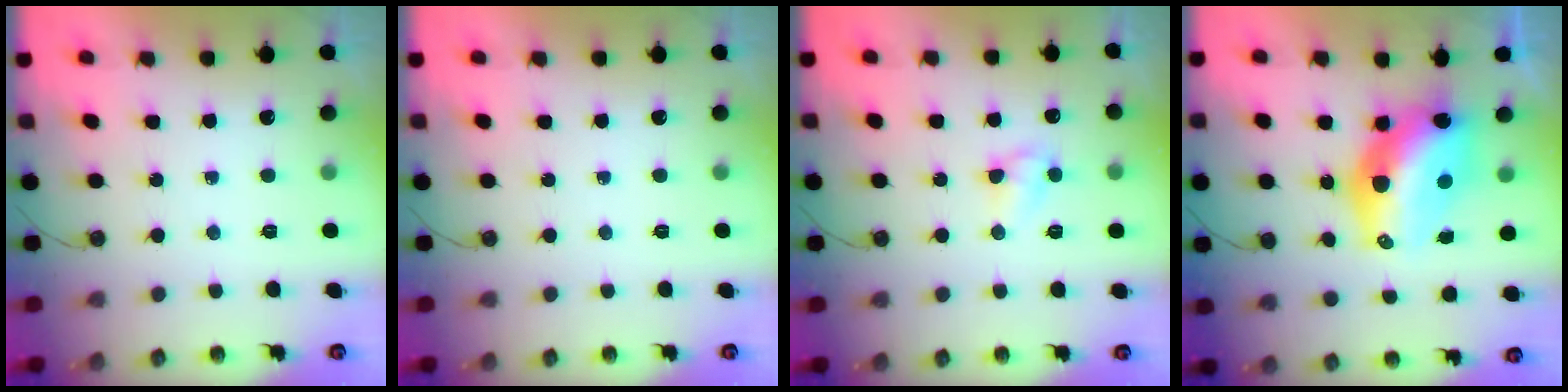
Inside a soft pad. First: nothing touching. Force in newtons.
{"total": 0.0}
{"total": 4.2, "press": 4.2, "slide": 0.3}
{"total": 15.0, "press": 14.4, "slide": 4.4}